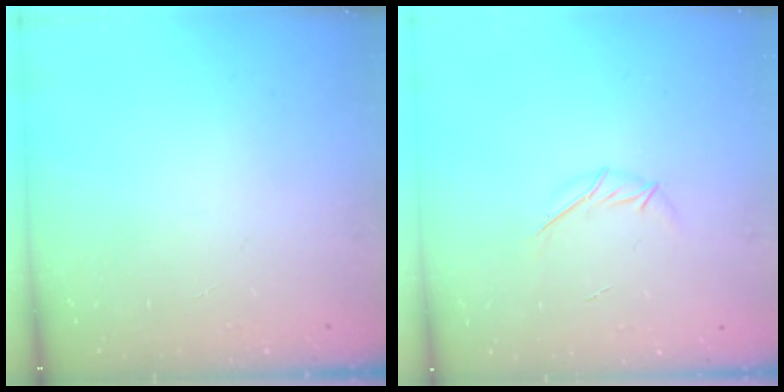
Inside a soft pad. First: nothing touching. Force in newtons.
{"total": 5.4, "press": 5.3, "slide": 1.1}